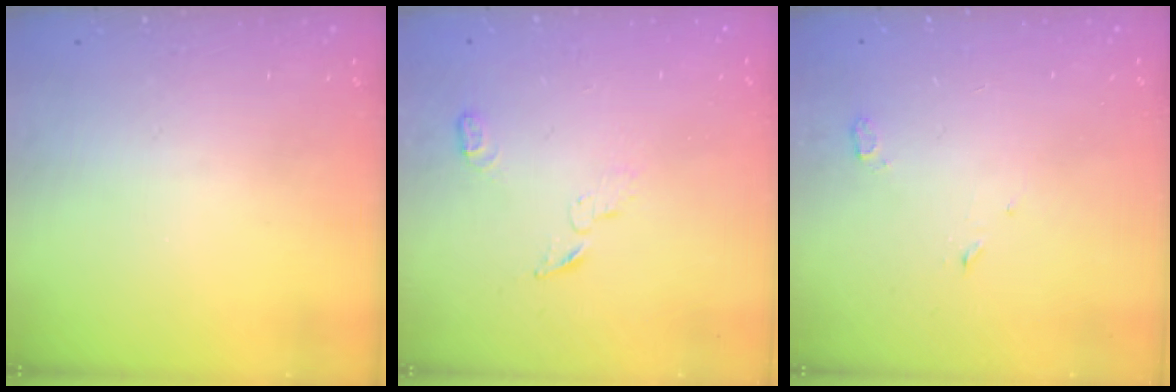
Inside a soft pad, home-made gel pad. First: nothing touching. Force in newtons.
{"total": 4.6, "press": 4.5, "slide": 0.5}
{"total": 2.8, "press": 2.7, "slide": 0.7}